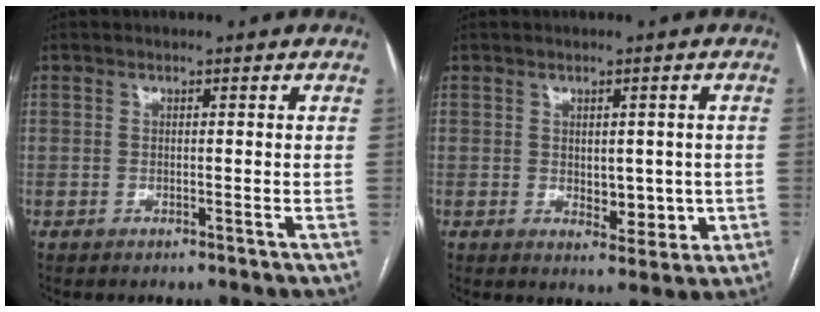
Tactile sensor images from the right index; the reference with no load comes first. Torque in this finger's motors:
{"motor_torque": [0.12, 0.17, 0.02, 0.01]}